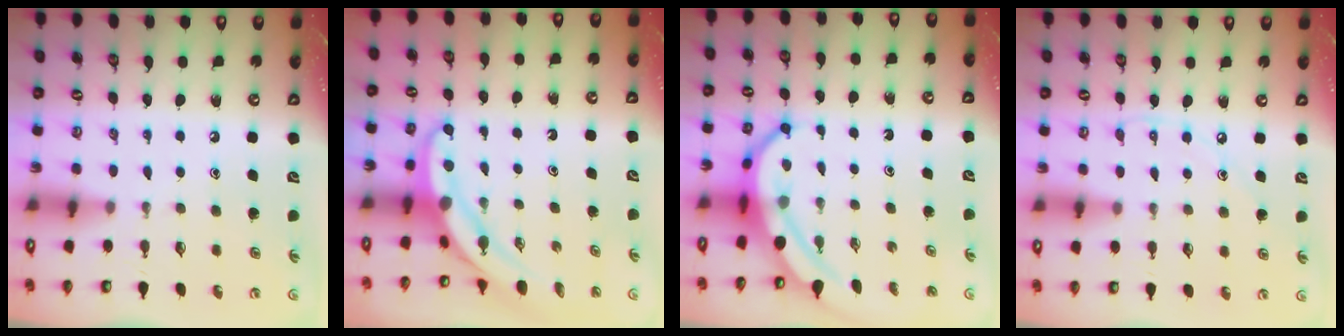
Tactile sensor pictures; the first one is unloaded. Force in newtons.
{"total": 6.1, "press": 6.1, "slide": 0.5}
{"total": 7.0, "press": 6.9, "slide": 1.0}
{"total": 6.2, "press": 6.2, "slide": 0.6}